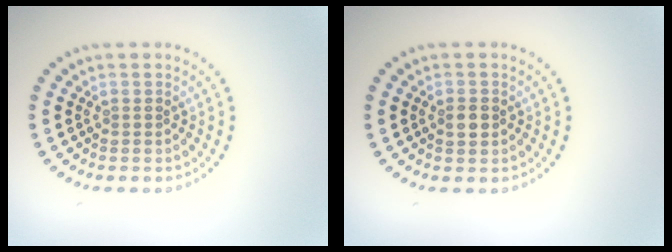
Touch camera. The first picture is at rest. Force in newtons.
{"total": 1.4, "press": 1.4, "slide": 0.2}